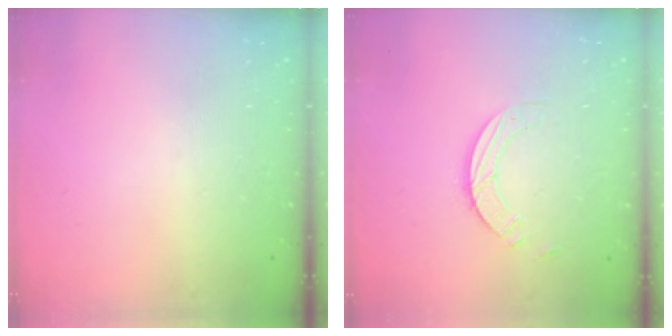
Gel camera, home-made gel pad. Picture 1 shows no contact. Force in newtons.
{"total": 3.9, "press": 3.9, "slide": 0.4}